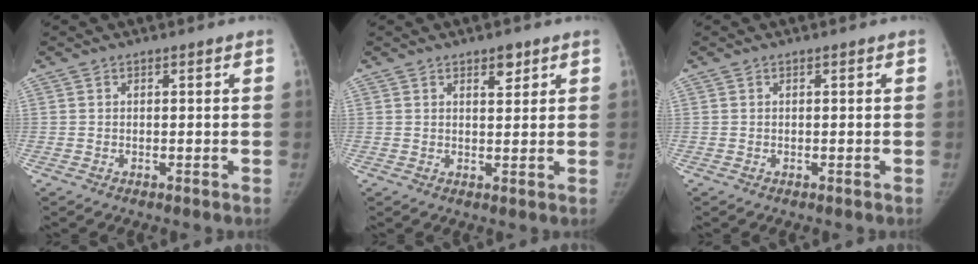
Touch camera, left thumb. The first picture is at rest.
{"total": 2.9, "force": [1.8, 1.4, 1.8], "torque": [-0.012, -0.011, 0.027]}
{"total": 0.0}